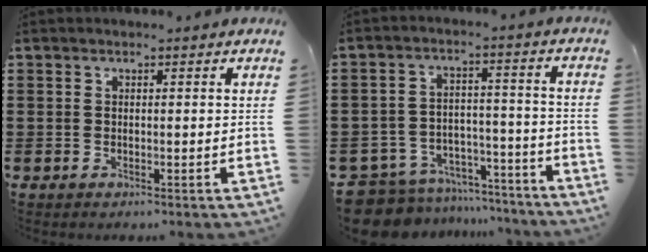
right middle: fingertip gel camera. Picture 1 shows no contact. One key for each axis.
{"total": 8.6, "fx": -8.2, "fy": 2.2, "fz": 1.3, "tx": -0.038, "ty": 0.023, "tz": -0.165}